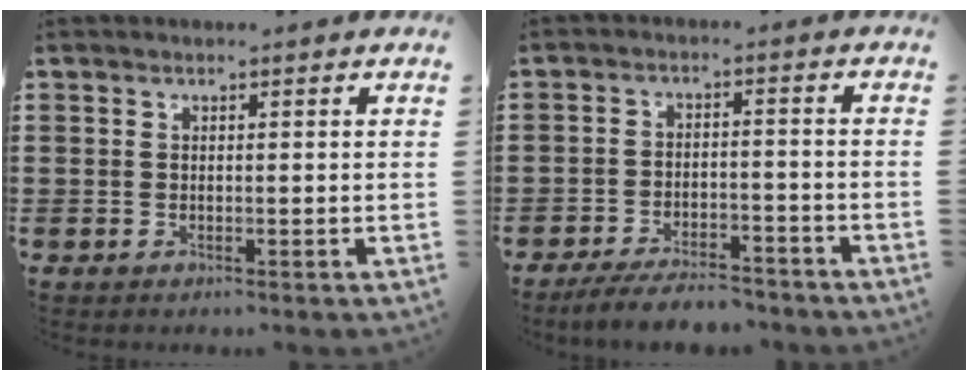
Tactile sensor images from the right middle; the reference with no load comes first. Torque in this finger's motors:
{"motor_torque": [2.14, 0.00, 0.27, 0.16]}